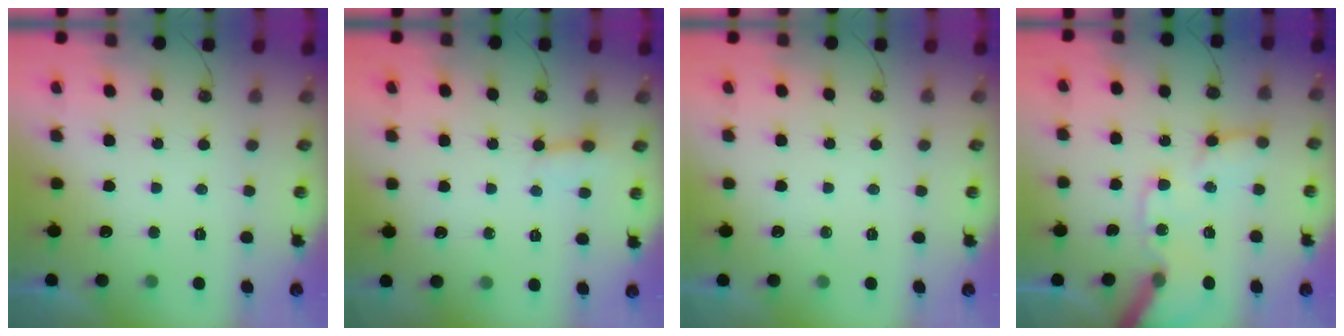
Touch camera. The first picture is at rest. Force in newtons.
{"total": 2.0, "press": 2.0, "slide": 0.1}
{"total": 0.0}
{"total": 16.4, "press": 16.2, "slide": 2.5}